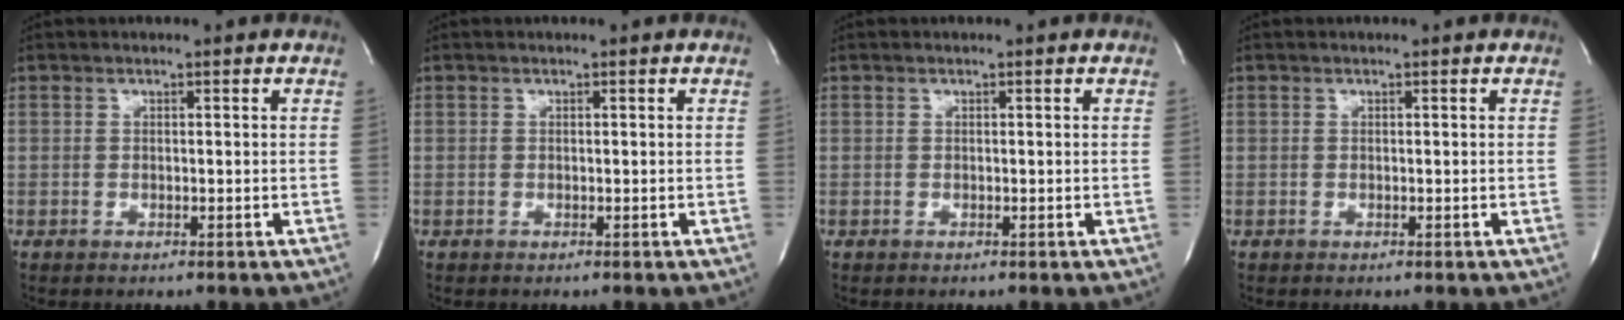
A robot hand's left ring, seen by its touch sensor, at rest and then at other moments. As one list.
[{"total": 0.0}, {"total": 0.0}, {"total": 0.0}]